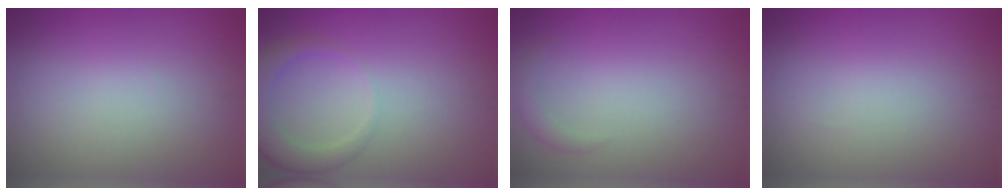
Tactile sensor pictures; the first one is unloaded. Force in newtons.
{"total": 3.5, "press": 3.5, "slide": 0.2}
{"total": 1.2, "press": 1.2, "slide": 0.2}
{"total": 0.0}